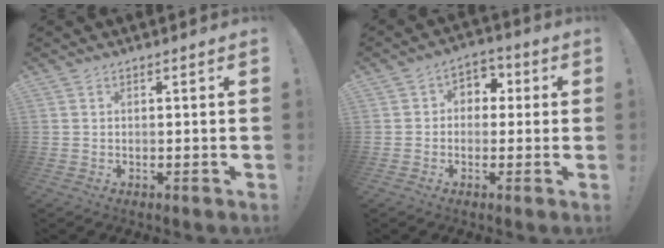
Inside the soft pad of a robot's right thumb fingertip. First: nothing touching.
{"total": 5.3, "force": [-0.7, 4.9, 1.9], "torque": [-0.031, 0.022, -0.010]}